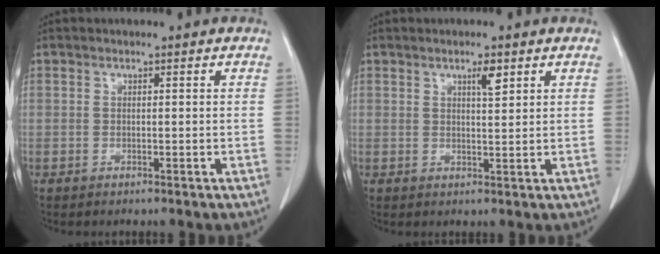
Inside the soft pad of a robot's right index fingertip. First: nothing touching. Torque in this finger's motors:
{"motor_torque": [0.07, 0.11, 0.01, 0.01]}